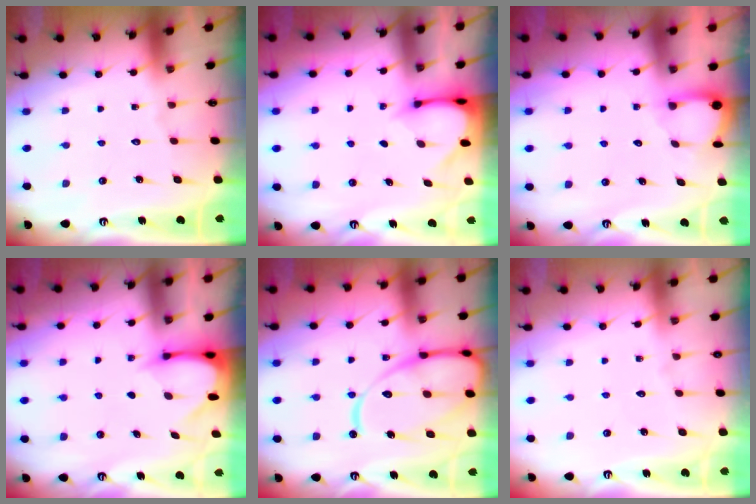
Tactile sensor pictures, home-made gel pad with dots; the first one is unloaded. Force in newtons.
{"total": 3.0, "press": 3.0, "slide": 0.3}
{"total": 2.8, "press": 2.8, "slide": 0.3}
{"total": 3.3, "press": 3.3, "slide": 0.3}
{"total": 17.4, "press": 17.3, "slide": 2.0}
{"total": 2.0, "press": 2.0, "slide": 0.3}